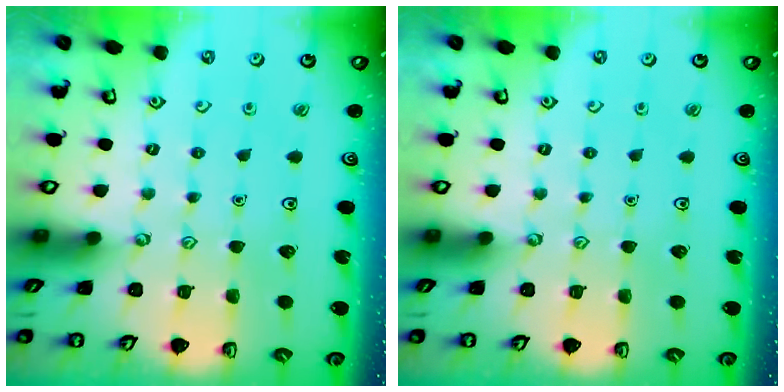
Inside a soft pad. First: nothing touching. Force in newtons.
{"total": 0.0}